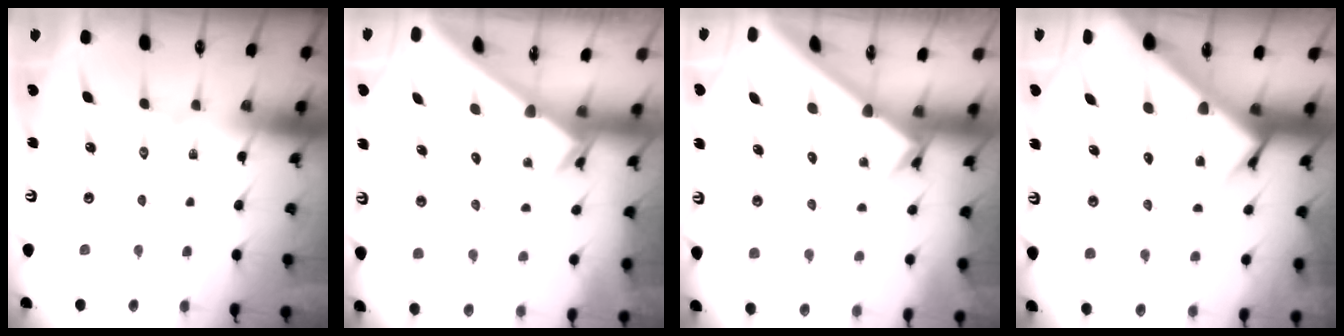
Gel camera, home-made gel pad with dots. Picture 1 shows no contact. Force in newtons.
{"total": 2.1, "press": 2.1, "slide": 0.1}
{"total": 1.7, "press": 1.7, "slide": 0.1}
{"total": 5.5, "press": 5.5, "slide": 0.5}